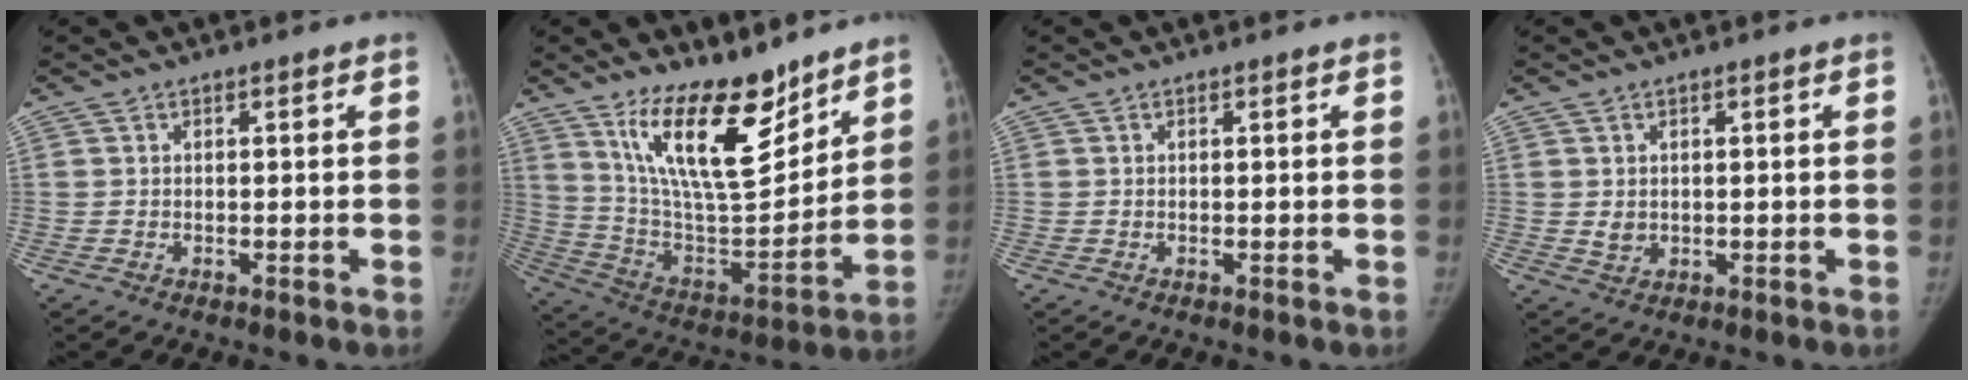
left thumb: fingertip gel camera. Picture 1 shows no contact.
{"total": 19.7, "force": [13.3, 7.2, 12.7], "torque": [-0.168, -0.095, 0.242]}
{"total": 0.0}
{"total": 2.2, "force": [0.2, 1.8, 1.1], "torque": [-0.014, -0.003, 0.010]}